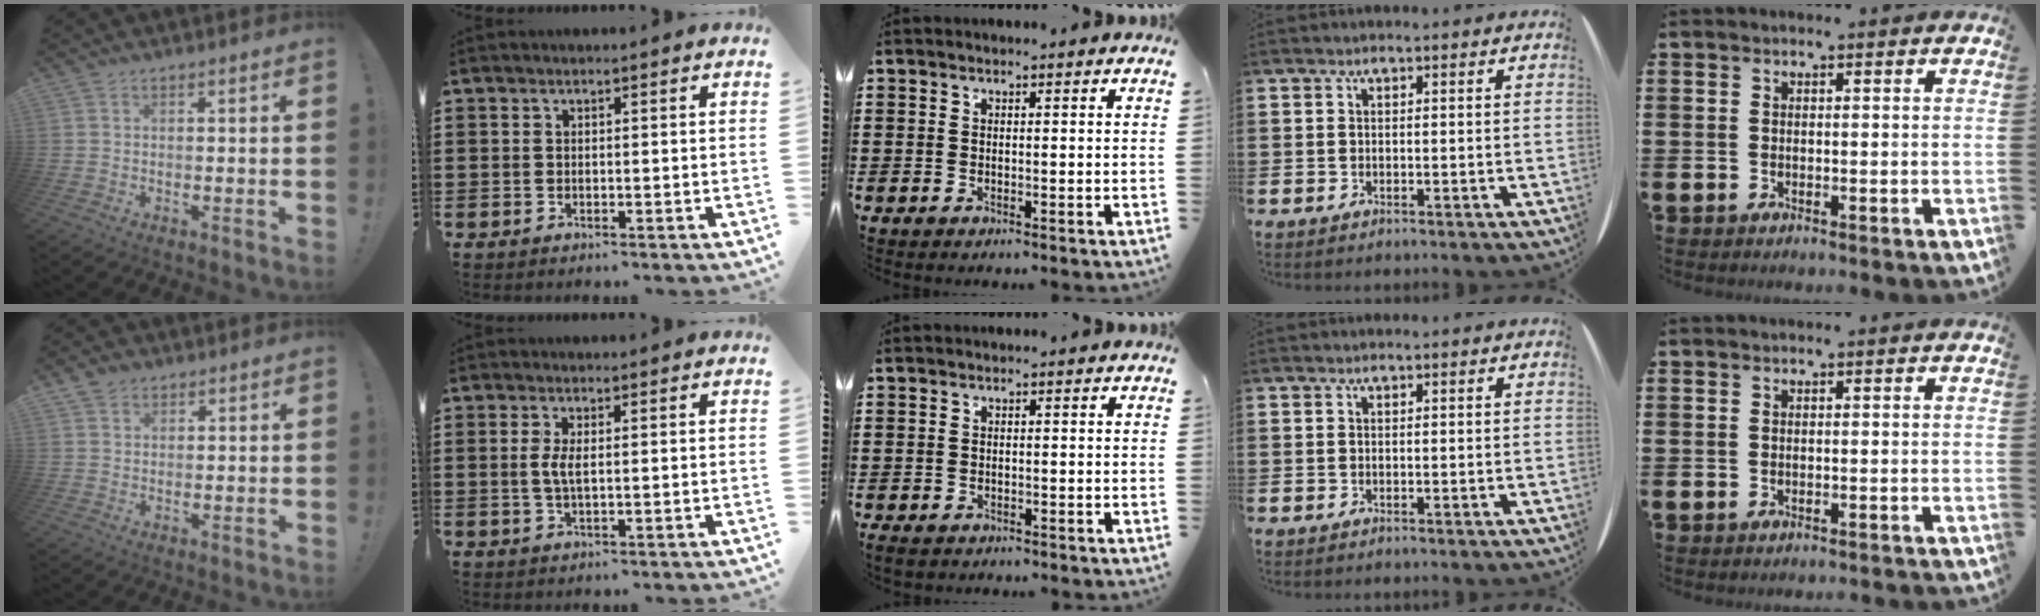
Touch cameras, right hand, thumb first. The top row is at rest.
{"thumb": {"total": 2.6, "force": [1.8, 1.8, 0.6], "torque": [-0.007, -0.005, 0.033]}, "index": {"total": 2.8, "force": [0.2, 0.7, 2.7], "torque": [-0.059, -0.003, 0.000]}, "middle": {"total": 0.9, "force": [-0.8, 0.4, 0.2], "torque": [-0.007, -0.001, -0.017]}}